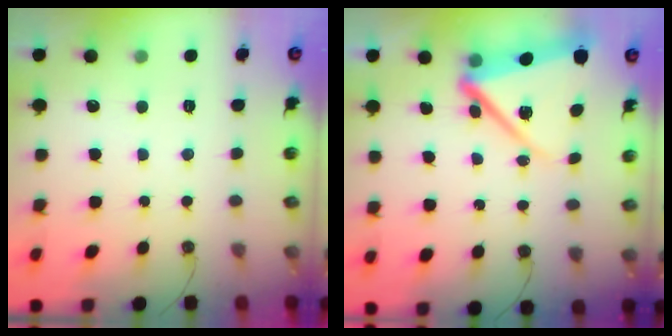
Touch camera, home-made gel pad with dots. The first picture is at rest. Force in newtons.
{"total": 13.1, "press": 13.0, "slide": 1.6}